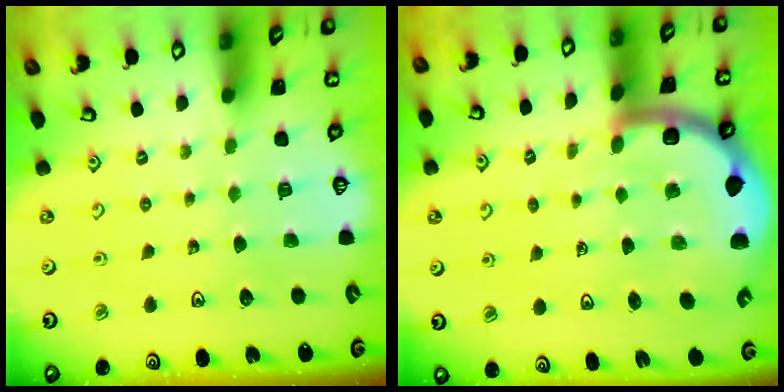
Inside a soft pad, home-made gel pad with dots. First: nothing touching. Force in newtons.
{"total": 7.8, "press": 7.6, "slide": 1.8}